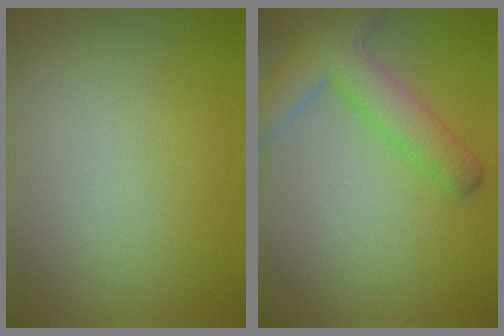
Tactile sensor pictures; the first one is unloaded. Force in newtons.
{"total": 5.4, "press": 5.3, "slide": 0.3}